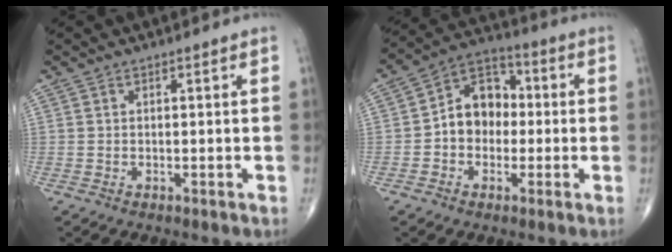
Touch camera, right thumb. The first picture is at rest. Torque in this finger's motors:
{"motor_torque": [0.08, 0.22, 0.83, 0.07, 0.08]}